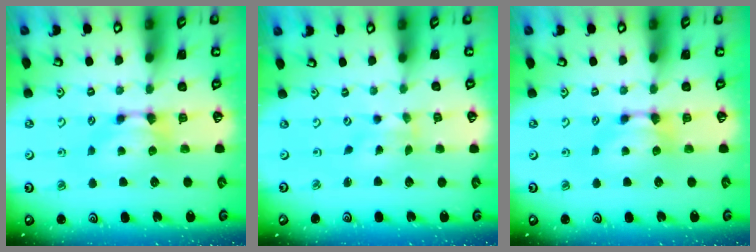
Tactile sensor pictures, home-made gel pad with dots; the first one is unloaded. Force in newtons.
{"total": 3.0, "press": 2.9, "slide": 0.9}
{"total": 0.0}